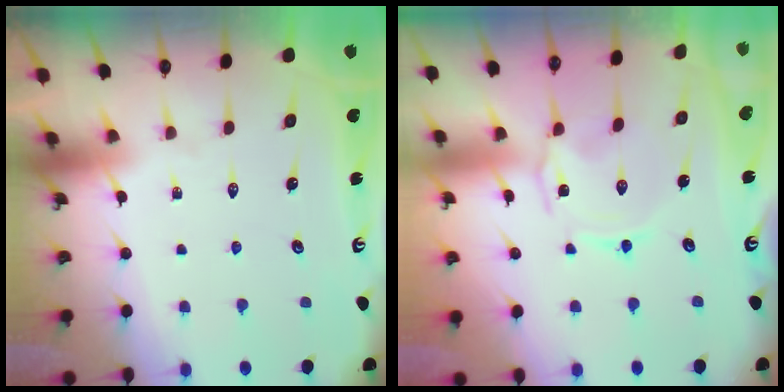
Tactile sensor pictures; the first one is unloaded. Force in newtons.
{"total": 1.4, "press": 1.3, "slide": 0.5}